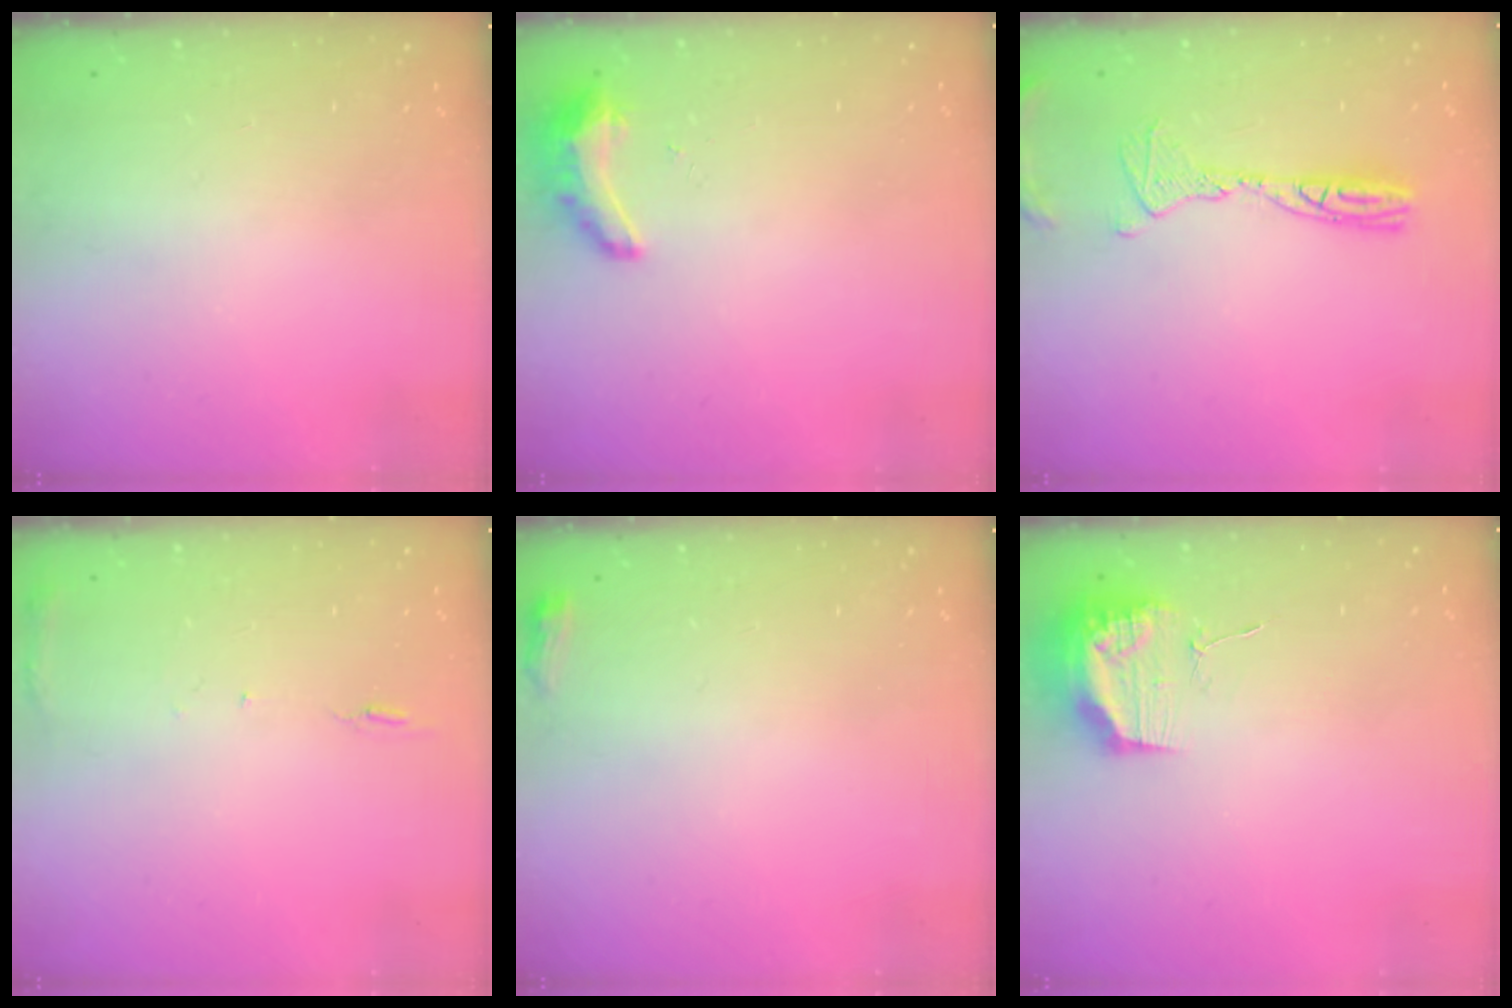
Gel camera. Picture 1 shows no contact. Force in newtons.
{"total": 8.8, "press": 8.7, "slide": 1.3}
{"total": 14.6, "press": 12.8, "slide": 7.1}
{"total": 5.7, "press": 5.7, "slide": 0.6}
{"total": 4.7, "press": 4.6, "slide": 0.8}
{"total": 12.3, "press": 12.3, "slide": 1.1}